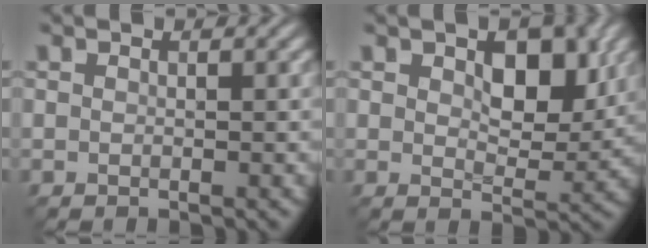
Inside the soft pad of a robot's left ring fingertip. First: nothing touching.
{"total": 5.5, "force": [1.8, 3.0, 4.2], "torque": [-0.064, -0.009, 0.030]}